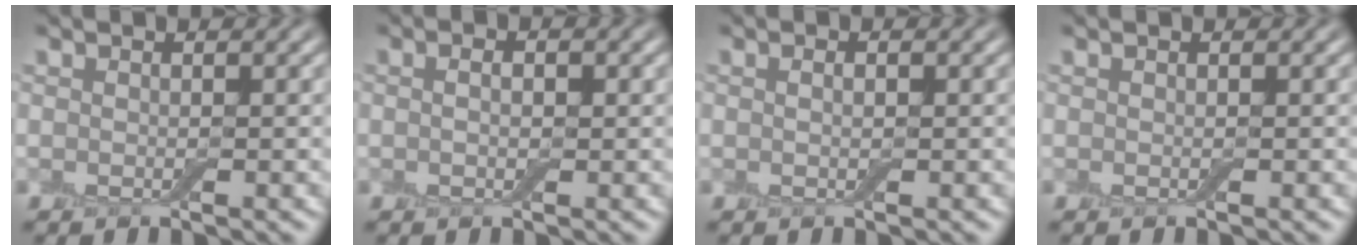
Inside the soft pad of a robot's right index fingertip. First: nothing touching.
{"total": 2.3, "force": [0.8, 1.4, 1.7], "torque": [-0.018, 0.005, -0.002]}
{"total": 0.8, "force": [0.2, 0.4, 0.6], "torque": [-0.010, -0.002, 0.007]}
{"total": 0.0}